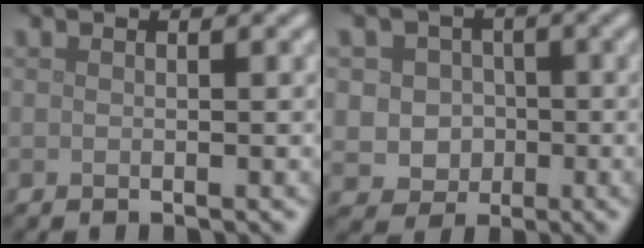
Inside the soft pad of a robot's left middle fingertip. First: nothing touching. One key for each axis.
{"total": 4.7, "fx": 0.2, "fy": 4.4, "fz": 1.7, "tx": -0.011, "ty": 0.018, "tz": -0.011}